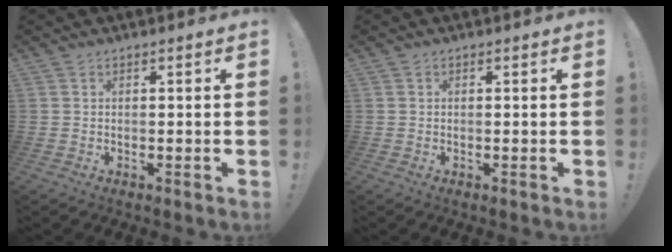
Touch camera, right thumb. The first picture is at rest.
{"total": 0.0}